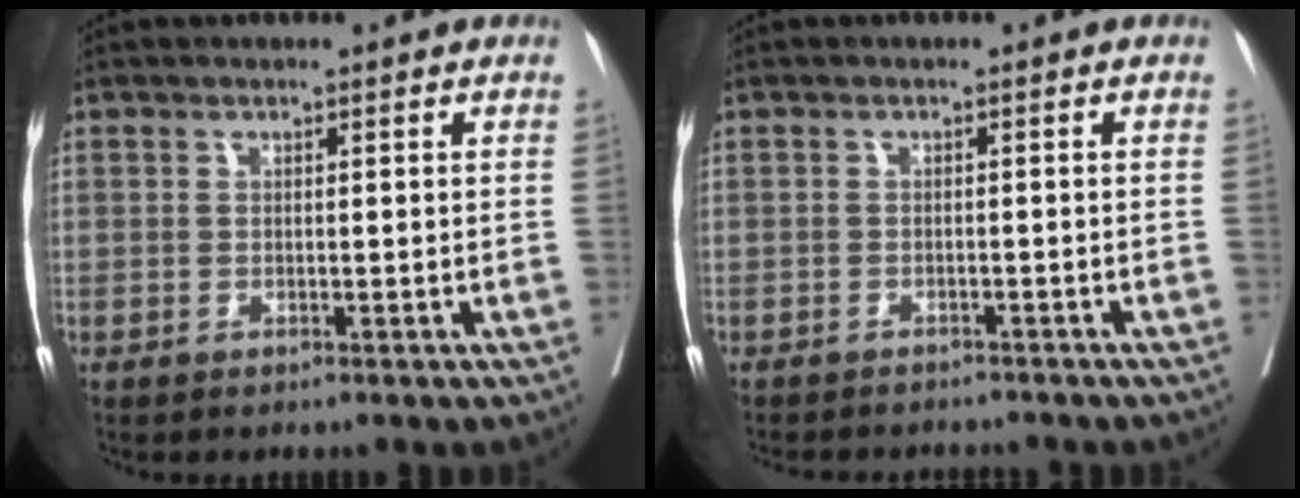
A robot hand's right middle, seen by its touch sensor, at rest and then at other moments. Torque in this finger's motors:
{"motor_torque": [0.97, -1.16, 0.07, 0.05]}